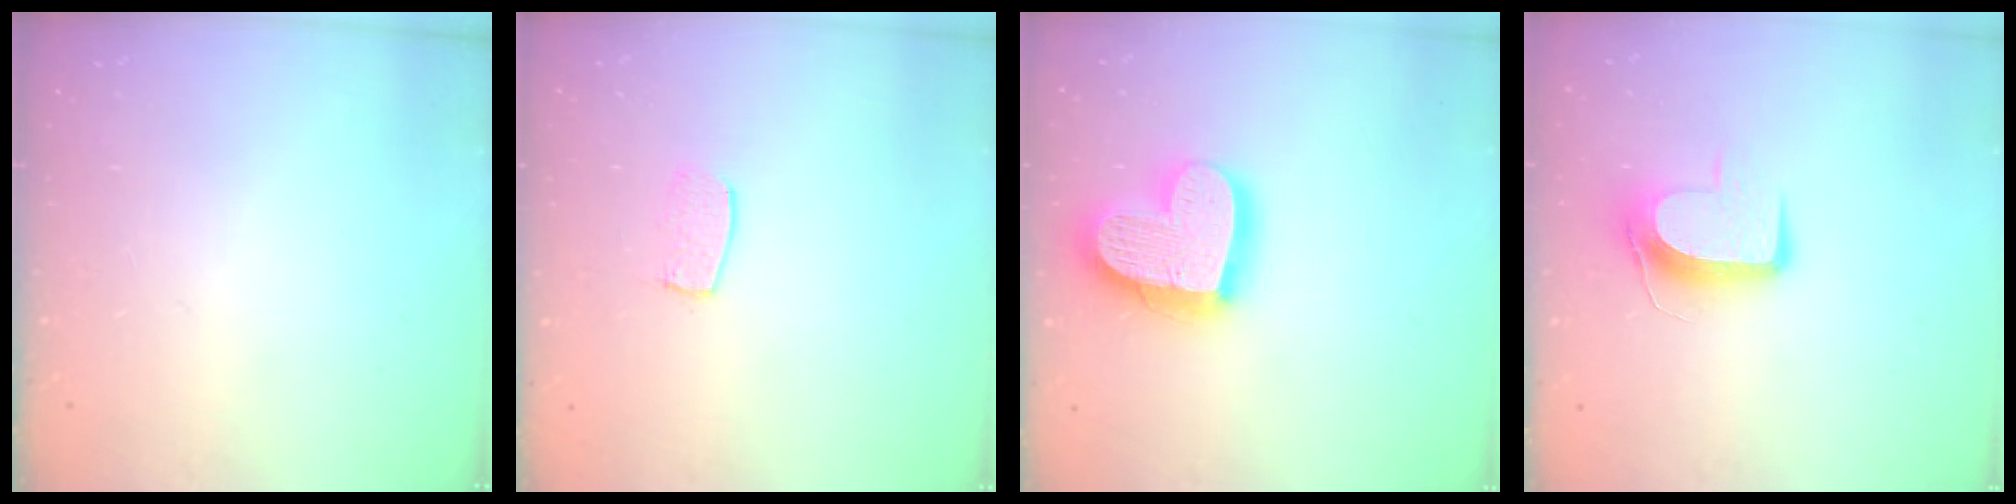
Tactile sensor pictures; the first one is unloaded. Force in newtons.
{"total": 5.9, "press": 5.9, "slide": 0.3}
{"total": 21.1, "press": 21.0, "slide": 1.8}
{"total": 9.3, "press": 9.2, "slide": 0.9}